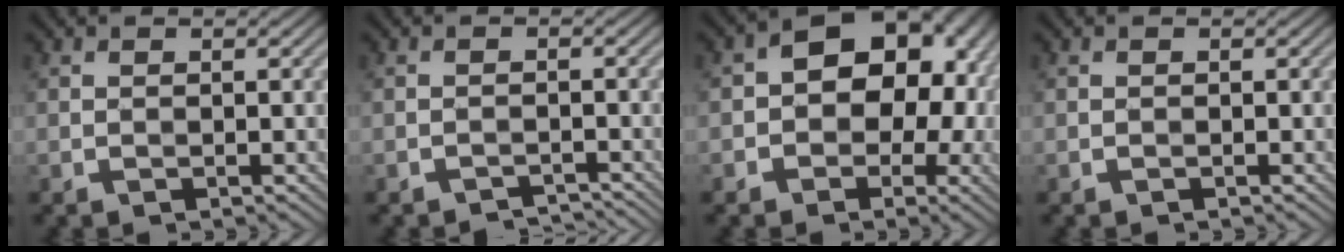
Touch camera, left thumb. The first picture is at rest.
{"total": 1.5, "force": [-1.5, 0.0, -0.1], "torque": [0.004, 0.008, -0.027]}
{"total": 12.4, "force": [0.5, 9.0, 8.5], "torque": [-0.076, 0.012, -0.007]}
{"total": 0.0}